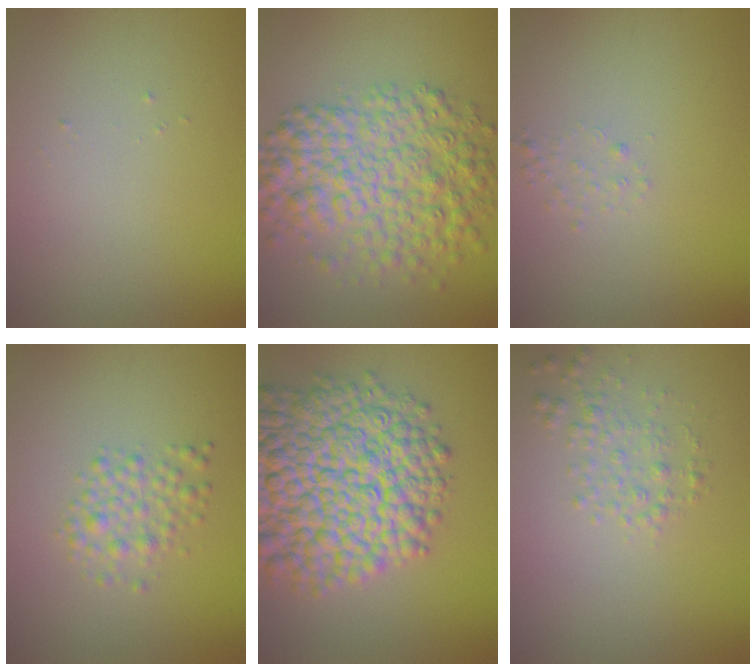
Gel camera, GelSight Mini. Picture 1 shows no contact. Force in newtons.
{"total": 7.8, "press": 7.8, "slide": 0.0}
{"total": 0.8, "press": 0.8, "slide": 0.1}
{"total": 2.4, "press": 2.4, "slide": 0.1}
{"total": 14.5, "press": 14.5, "slide": 0.5}
{"total": 2.0, "press": 2.0, "slide": 0.1}